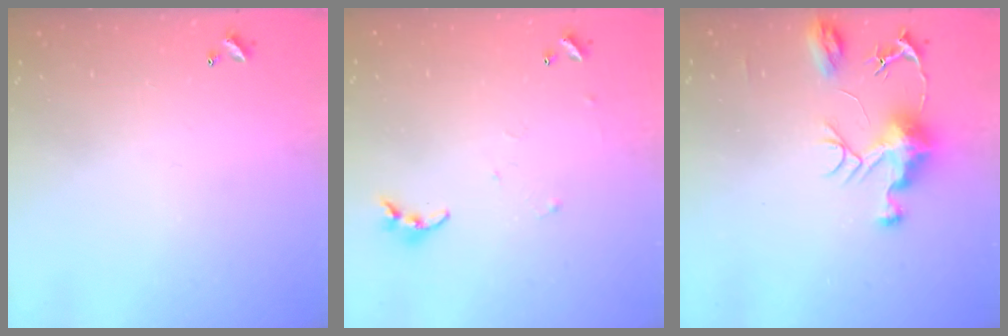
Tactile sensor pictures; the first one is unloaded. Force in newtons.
{"total": 4.1, "press": 4.1, "slide": 0.4}
{"total": 9.2, "press": 9.2, "slide": 1.0}